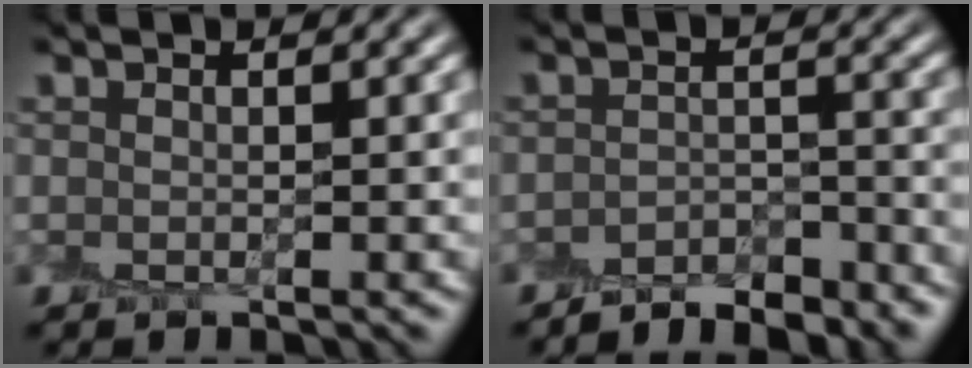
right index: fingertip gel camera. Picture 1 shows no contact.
{"total": 4.0, "force": [-3.7, 1.0, 1.2], "torque": [-0.014, 0.004, -0.058]}